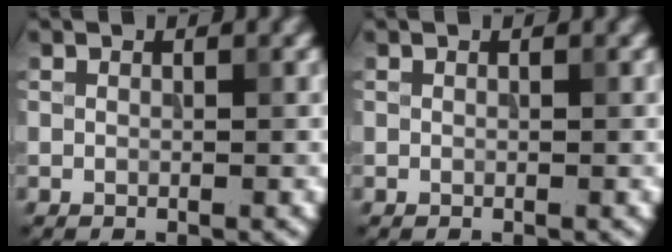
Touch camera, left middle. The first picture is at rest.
{"total": 0.0}